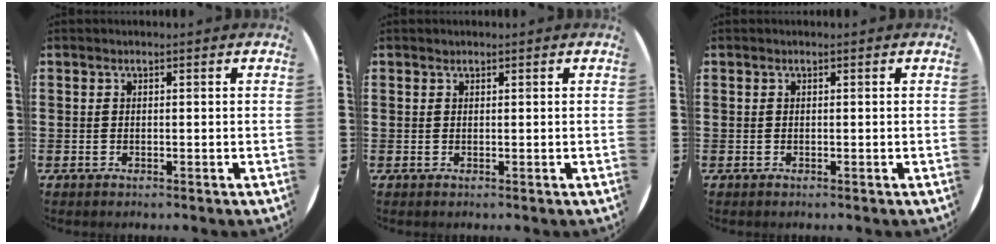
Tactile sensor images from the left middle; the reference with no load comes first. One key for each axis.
{"total": 0.0}
{"total": 0.0}